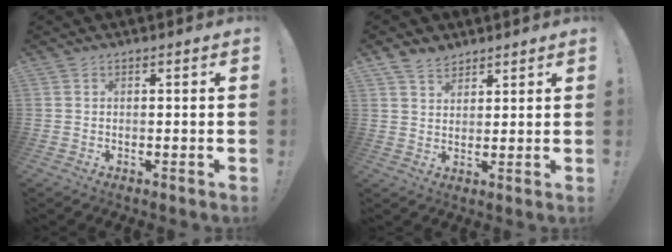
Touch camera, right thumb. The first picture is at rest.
{"total": 5.2, "force": [4.2, 3.0, 1.2], "torque": [-0.019, -0.024, 0.079]}